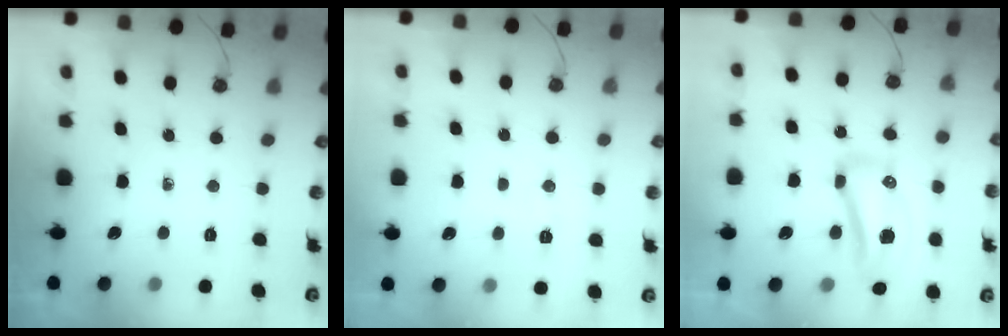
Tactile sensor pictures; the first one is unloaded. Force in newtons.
{"total": 5.9, "press": 4.2, "slide": 4.1}
{"total": 18.9, "press": 16.1, "slide": 9.9}